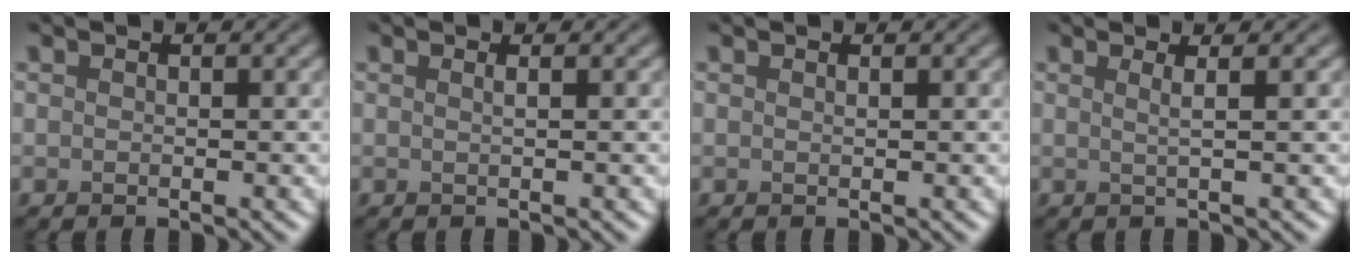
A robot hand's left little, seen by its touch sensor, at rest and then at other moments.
{"total": 1.0, "force": [0.4, 0.4, 0.8], "torque": [-0.005, -0.001, -0.003]}
{"total": 0.0}
{"total": 1.9, "force": [0.7, 0.7, 1.6], "torque": [-0.021, 0.002, -0.010]}